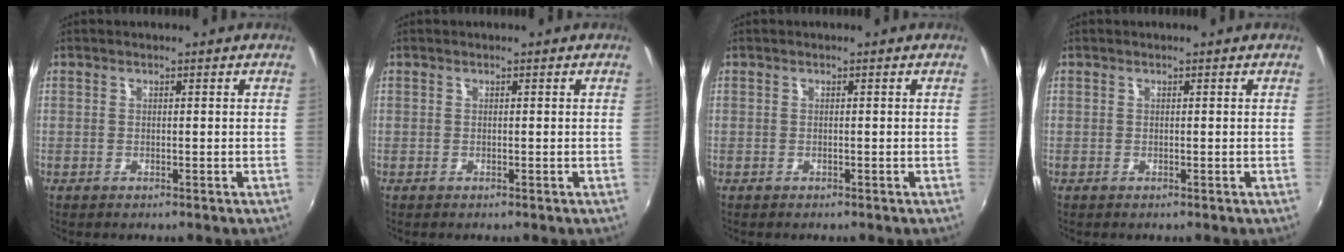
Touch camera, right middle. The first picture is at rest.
{"total": 0.0}
{"total": 0.0}
{"total": 0.0}